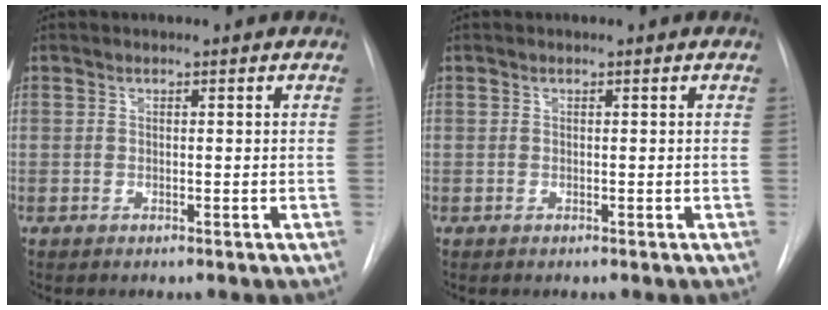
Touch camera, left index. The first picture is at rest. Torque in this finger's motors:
{"motor_torque": [0.00, 0.00, 0.00, 0.00]}